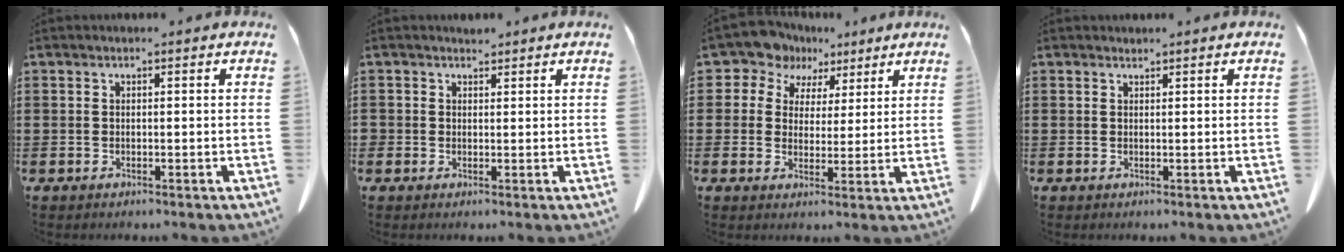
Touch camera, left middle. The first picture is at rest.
{"total": 1.3, "force": [1.0, 0.9, -0.1], "torque": [-0.003, 0.004, 0.020]}
{"total": 7.1, "force": [5.3, 4.6, 0.8], "torque": [-0.059, -0.018, 0.098]}
{"total": 0.5, "force": [0.5, 0.0, 0.0], "torque": [-0.002, -0.001, 0.011]}